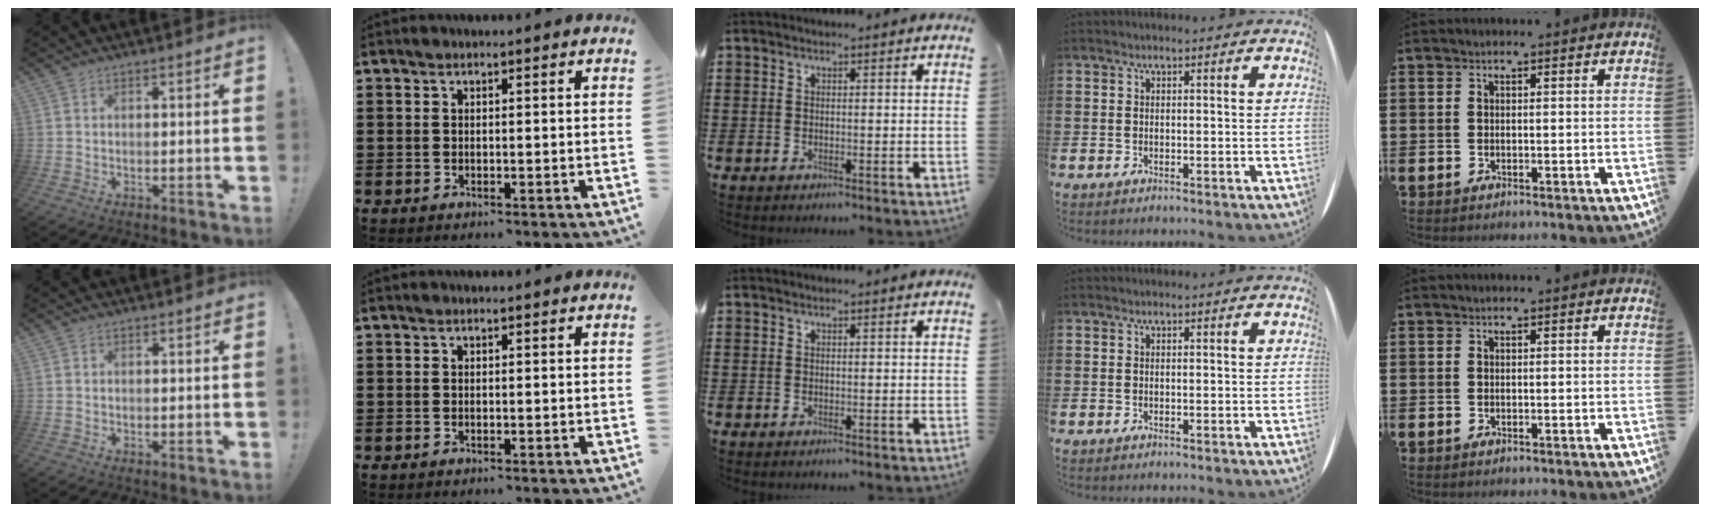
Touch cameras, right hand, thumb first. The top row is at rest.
{}